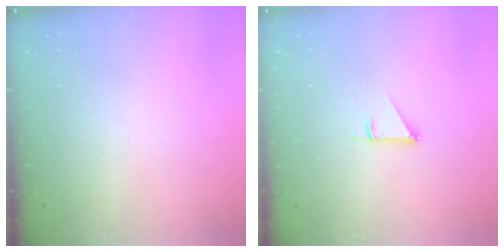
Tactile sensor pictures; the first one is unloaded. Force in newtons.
{"total": 1.0, "press": 1.0, "slide": 0.1}